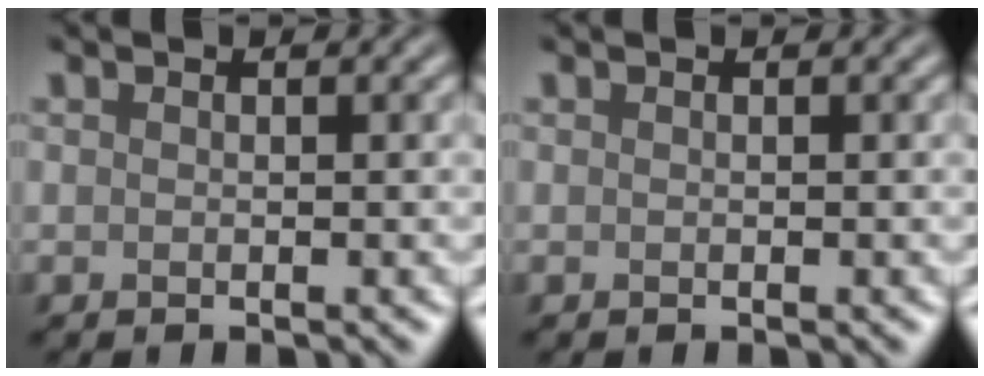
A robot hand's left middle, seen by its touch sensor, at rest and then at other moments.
{"total": 0.0}